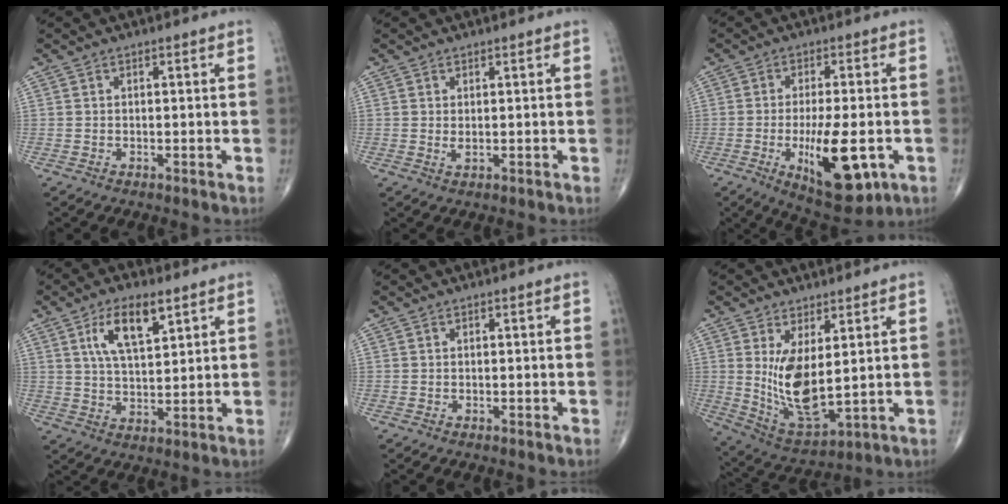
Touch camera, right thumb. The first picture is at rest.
{"total": 1.2, "force": [0.2, 0.5, 1.1], "torque": [-0.022, -0.005, 0.007]}
{"total": 14.1, "force": [-4.1, 5.2, 12.4], "torque": [-0.189, -0.008, -0.051]}
{"total": 9.6, "force": [4.6, 3.9, 7.5], "torque": [-0.125, -0.017, 0.087]}
{"total": 0.0}
{"total": 11.4, "force": [2.0, 4.6, 10.2], "torque": [-0.188, -0.033, 0.057]}